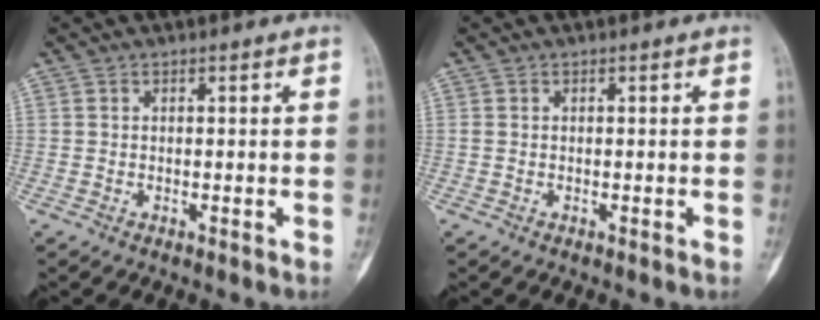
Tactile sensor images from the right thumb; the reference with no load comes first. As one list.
[{"total": 0.0}]